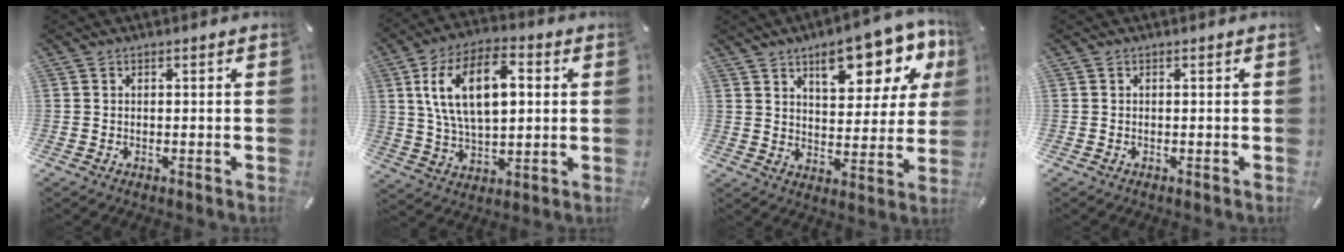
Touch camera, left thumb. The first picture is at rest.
{"total": 15.9, "force": [4.3, 8.9, 12.5], "torque": [-0.250, 0.006, 0.068]}
{"total": 16.1, "force": [9.5, 7.7, 10.5], "torque": [-0.124, -0.056, 0.154]}
{"total": 0.0}